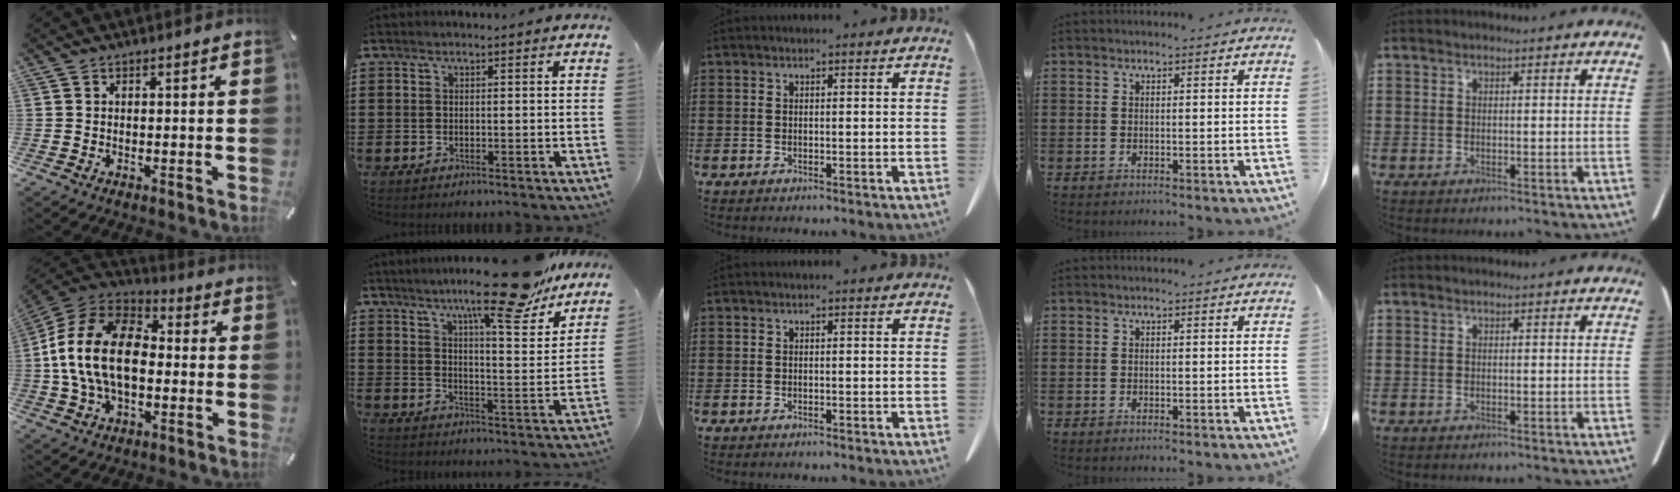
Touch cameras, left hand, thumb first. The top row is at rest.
{"thumb": {"total": 18.9, "force": [-2.1, 12.6, 13.9], "torque": [-0.290, 0.029, -0.036]}, "index": {"total": 14.6, "force": [11.8, 1.3, 8.6], "torque": [-0.144, -0.065, 0.192]}}